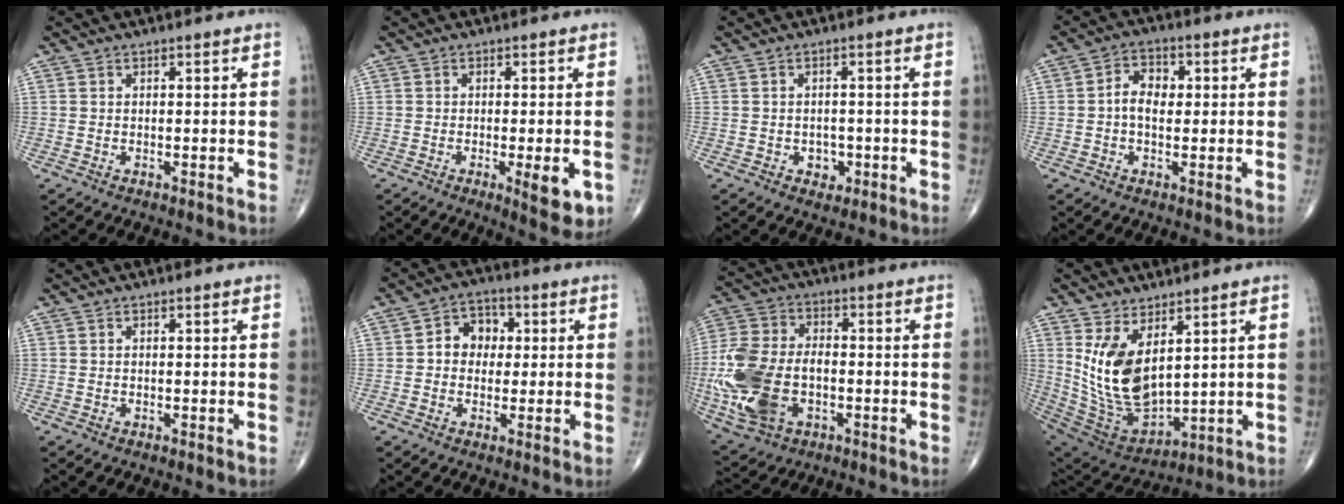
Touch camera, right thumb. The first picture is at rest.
{"total": 6.3, "force": [-1.9, 1.6, 5.8], "torque": [-0.073, -0.013, -0.024]}
{"total": 2.6, "force": [-1.0, 2.1, 1.3], "torque": [-0.004, 0.004, -0.010]}
{"total": 5.4, "force": [0.2, 3.7, 4.0], "torque": [-0.062, 0.016, -0.006]}
{"total": 0.0}
{"total": 6.6, "force": [0.6, 5.4, 3.7], "torque": [-0.026, 0.015, 0.000]}
{"total": 18.4, "force": [-3.9, 11.6, 13.7], "torque": [-0.302, 0.007, -0.065]}
{"total": 14.8, "force": [4.6, 7.8, 11.8], "torque": [-0.209, -0.034, 0.117]}